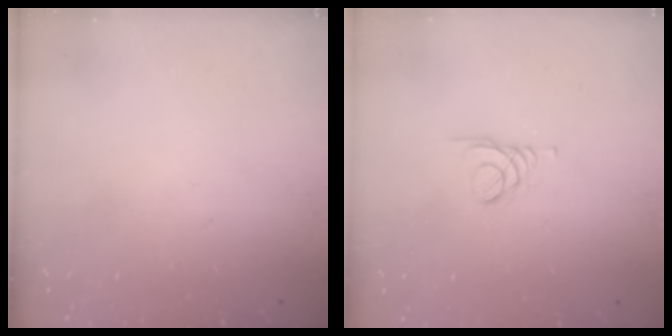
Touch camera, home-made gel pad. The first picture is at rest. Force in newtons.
{"total": 1.4, "press": 1.4, "slide": 0.2}